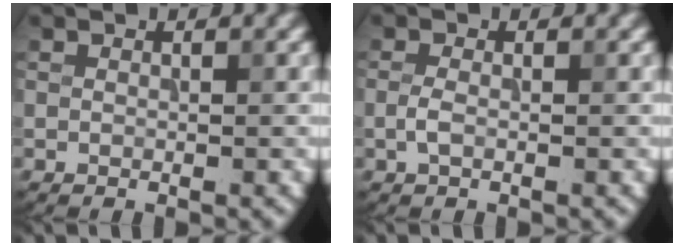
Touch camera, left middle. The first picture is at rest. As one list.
[{"total": 1.3, "force": [-0.4, 0.6, 1.1], "torque": [-0.027, -0.001, -0.012]}]